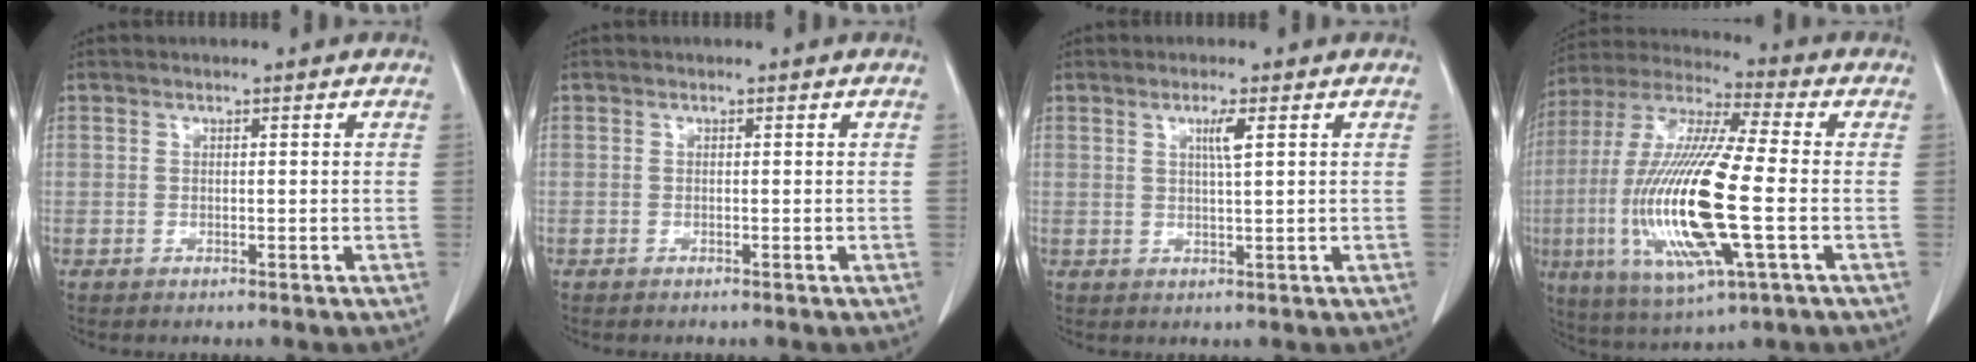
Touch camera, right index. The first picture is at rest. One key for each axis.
{"total": 0.0}
{"total": 2.6, "fx": 1.1, "fy": -0.2, "fz": 2.4, "tx": -0.044, "ty": -0.003, "tz": 0.019}
{"total": 20.6, "fx": -3.6, "fy": 2.8, "fz": 20.1, "tx": -0.428, "ty": -0.017, "tz": -0.063}